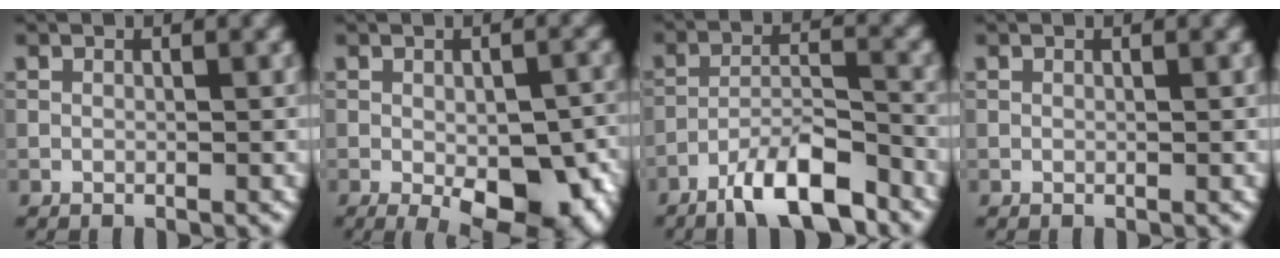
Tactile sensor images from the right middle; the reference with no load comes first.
{"total": 9.7, "force": [-3.5, 4.3, 8.0], "torque": [-0.110, -0.024, -0.033]}
{"total": 7.1, "force": [-5.3, 1.7, 4.4], "torque": [-0.072, 0.005, -0.095]}
{"total": 0.0}